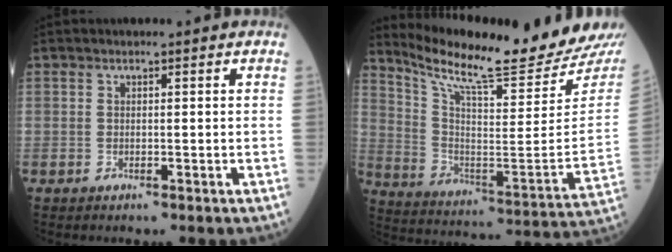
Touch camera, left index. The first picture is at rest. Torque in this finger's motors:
{"motor_torque": [0.93, -1.21, 0.29, 0.10]}